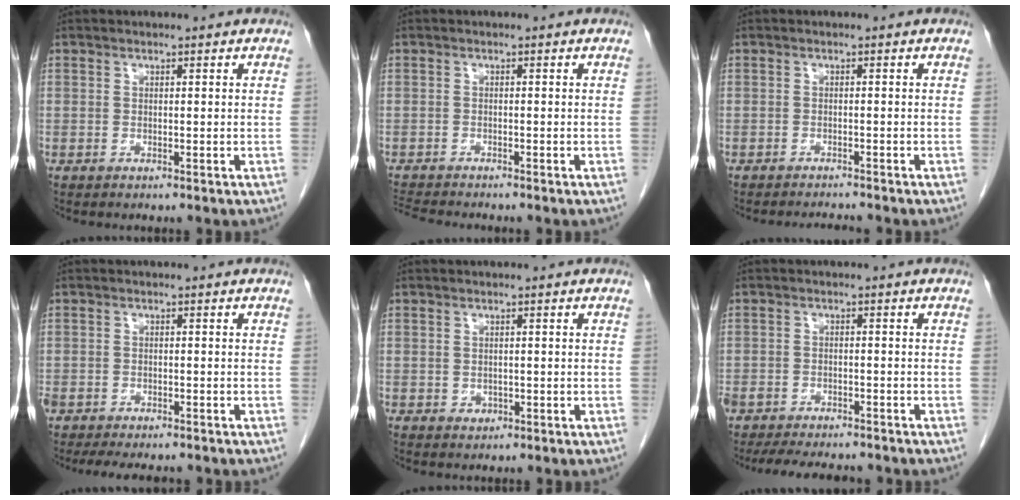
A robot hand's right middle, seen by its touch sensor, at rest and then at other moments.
{"total": 3.8, "force": [-3.7, -0.3, 0.9], "torque": [-0.022, -0.020, -0.066]}
{"total": 2.2, "force": [-2.2, -0.5, 0.1], "torque": [-0.003, -0.011, -0.033]}
{"total": 9.3, "force": [-8.0, 2.7, 4.0], "torque": [-0.061, -0.005, -0.108]}
{"total": 0.9, "force": [-0.3, 0.8, 0.3], "torque": [-0.007, 0.001, 0.000]}
{"total": 11.7, "force": [-10.3, 3.2, 4.6], "torque": [-0.081, -0.003, -0.139]}